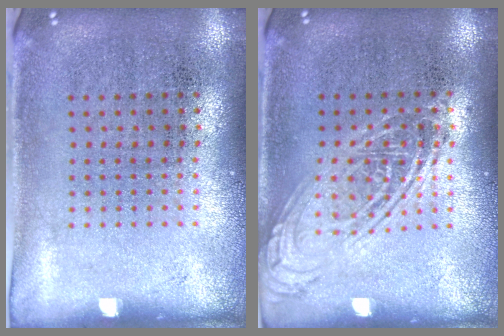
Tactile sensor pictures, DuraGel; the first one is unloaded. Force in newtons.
{"total": 2.5, "press": 2.5, "slide": 0.3}